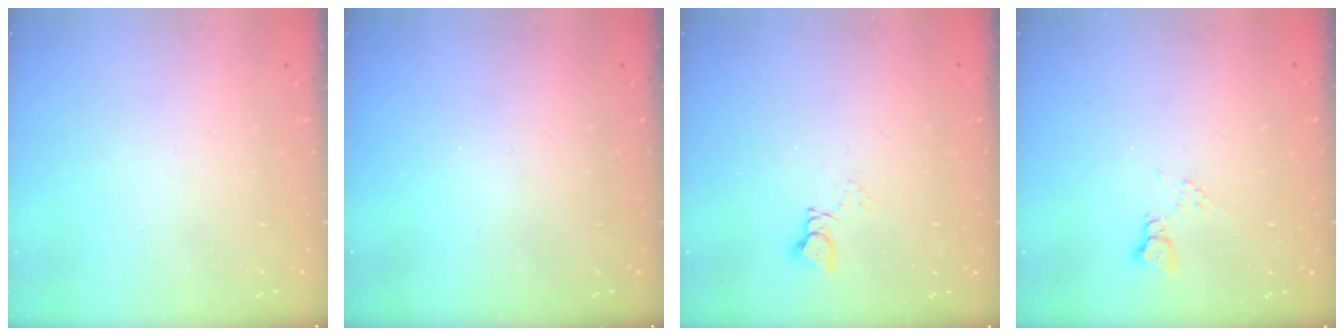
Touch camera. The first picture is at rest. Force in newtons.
{"total": 0.0}
{"total": 4.4, "press": 4.3, "slide": 0.5}
{"total": 4.8, "press": 4.7, "slide": 0.8}